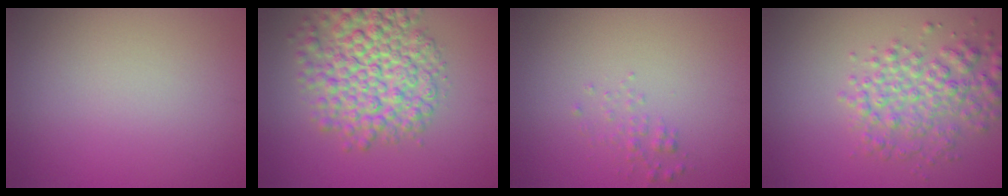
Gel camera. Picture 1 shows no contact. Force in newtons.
{"total": 8.1, "press": 8.1, "slide": 0.2}
{"total": 1.1, "press": 1.1, "slide": 0.0}
{"total": 4.5, "press": 4.5, "slide": 0.1}